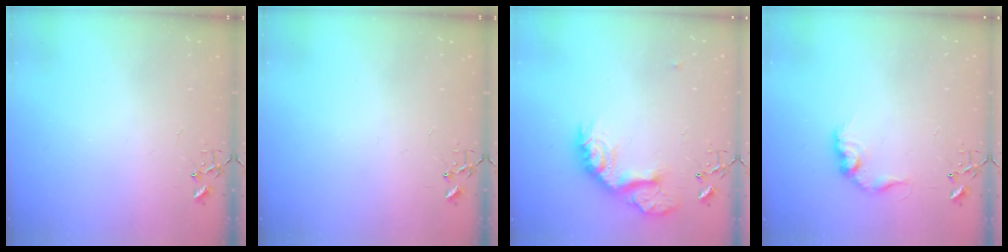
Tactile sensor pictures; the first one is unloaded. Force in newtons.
{"total": 0.0}
{"total": 19.9, "press": 19.9, "slide": 1.3}
{"total": 11.0, "press": 11.0, "slide": 0.3}